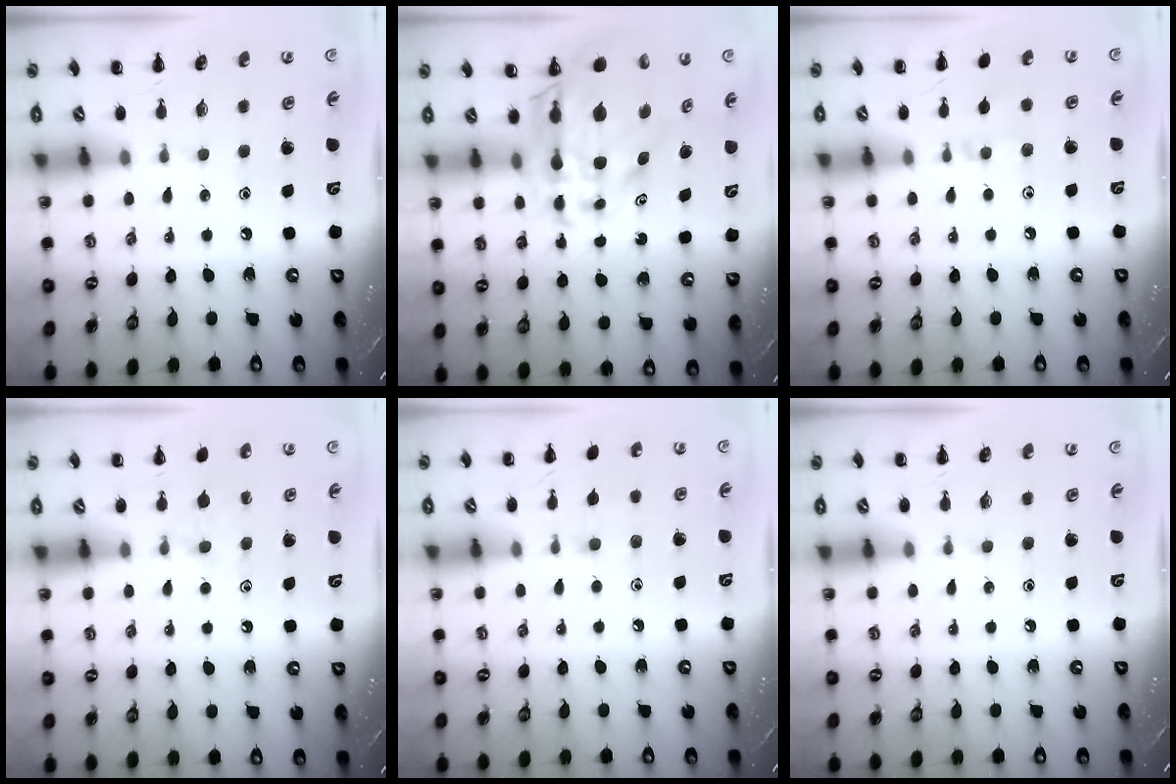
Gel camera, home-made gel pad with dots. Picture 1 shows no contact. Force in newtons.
{"total": 11.3, "press": 10.7, "slide": 3.7}
{"total": 2.9, "press": 2.7, "slide": 1.1}
{"total": 5.2, "press": 4.8, "slide": 1.9}
{"total": 4.3, "press": 3.9, "slide": 1.7}
{"total": 0.0}